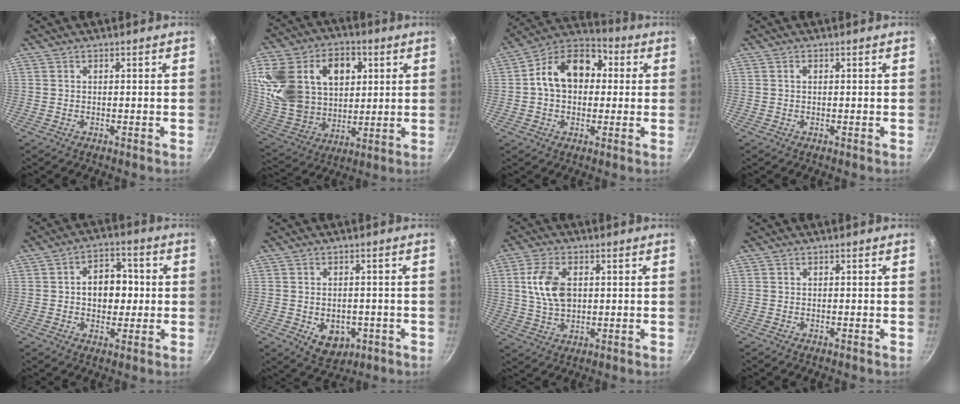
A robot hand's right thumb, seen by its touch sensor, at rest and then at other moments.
{"total": 25.7, "force": [7.3, 18.6, 16.1], "torque": [-0.290, -0.001, 0.134]}
{"total": 14.8, "force": [1.8, 10.8, 10.0], "torque": [-0.125, 0.034, 0.005]}
{"total": 0.7, "force": [0.2, 0.4, 0.5], "torque": [-0.009, 0.003, 0.004]}
{"total": 9.6, "force": [0.3, 6.9, 6.6], "torque": [-0.056, 0.014, -0.002]}
{"total": 7.1, "force": [-1.9, 5.2, 4.4], "torque": [-0.041, 0.001, -0.016]}
{"total": 9.5, "force": [1.7, 5.9, 7.2], "torque": [-0.126, -0.003, 0.032]}
{"total": 0.0}